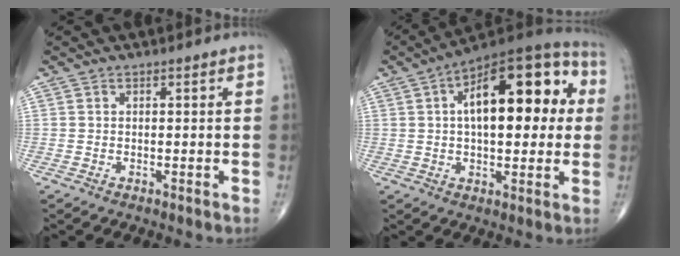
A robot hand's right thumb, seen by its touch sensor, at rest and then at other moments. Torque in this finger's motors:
{"motor_torque": [-0.32, 3.36, 1.80, 0.96, 0.15]}